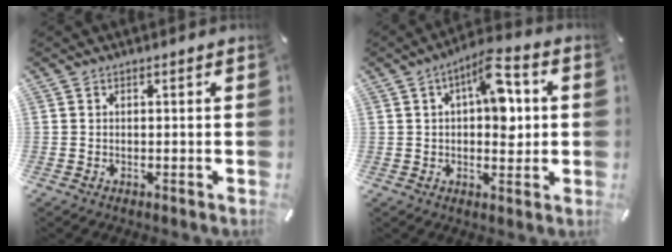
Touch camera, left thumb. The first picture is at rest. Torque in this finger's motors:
{"motor_torque": [0.27, 0.20, 0.56, 0.36, 0.10]}